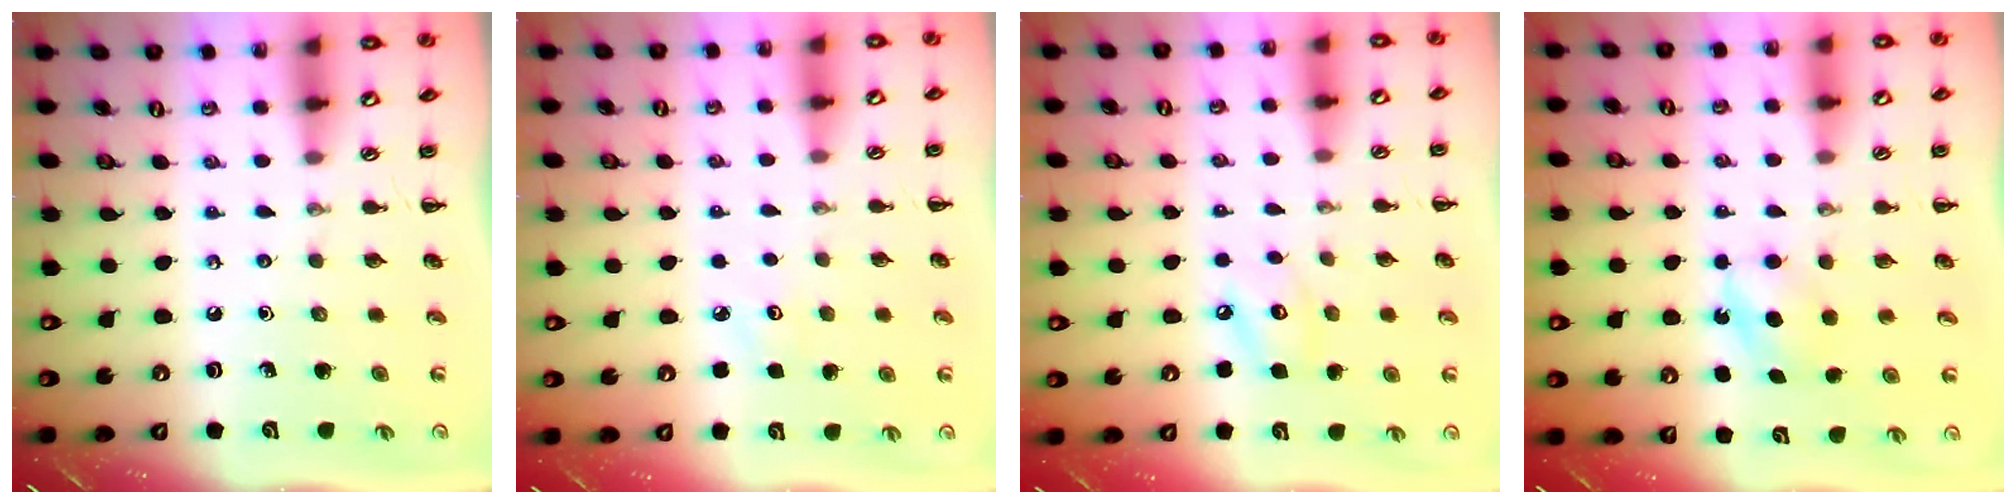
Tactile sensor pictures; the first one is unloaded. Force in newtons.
{"total": 2.8, "press": 2.7, "slide": 0.8}
{"total": 5.4, "press": 5.3, "slide": 0.8}
{"total": 5.0, "press": 4.8, "slide": 1.4}